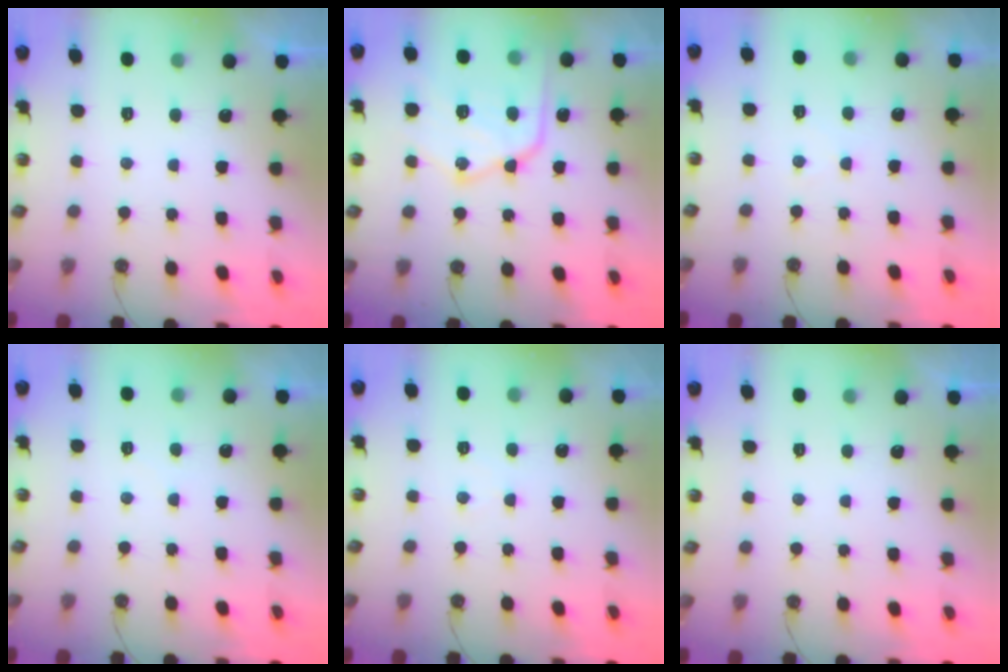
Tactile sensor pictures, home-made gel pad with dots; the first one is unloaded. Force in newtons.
{"total": 18.7, "press": 18.6, "slide": 1.9}
{"total": 2.5, "press": 2.5, "slide": 0.4}
{"total": 1.9, "press": 1.9, "slide": 0.3}
{"total": 3.2, "press": 3.2, "slide": 0.6}
{"total": 0.0}